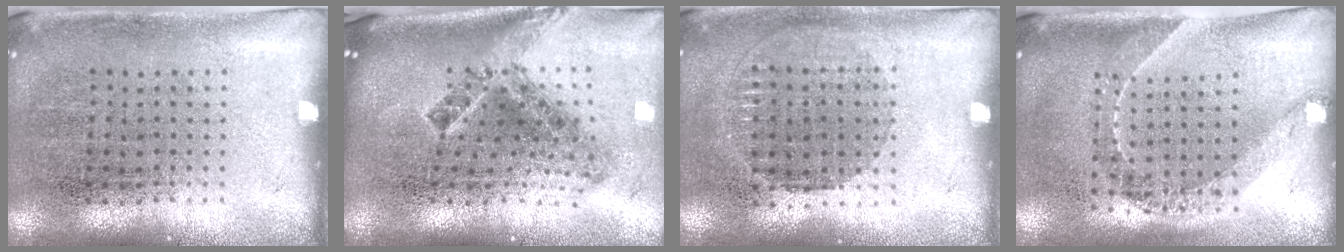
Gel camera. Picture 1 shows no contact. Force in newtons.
{"total": 2.2, "press": 1.3, "slide": 1.7}
{"total": 0.9, "press": 0.8, "slide": 0.3}
{"total": 1.6, "press": 1.3, "slide": 0.9}